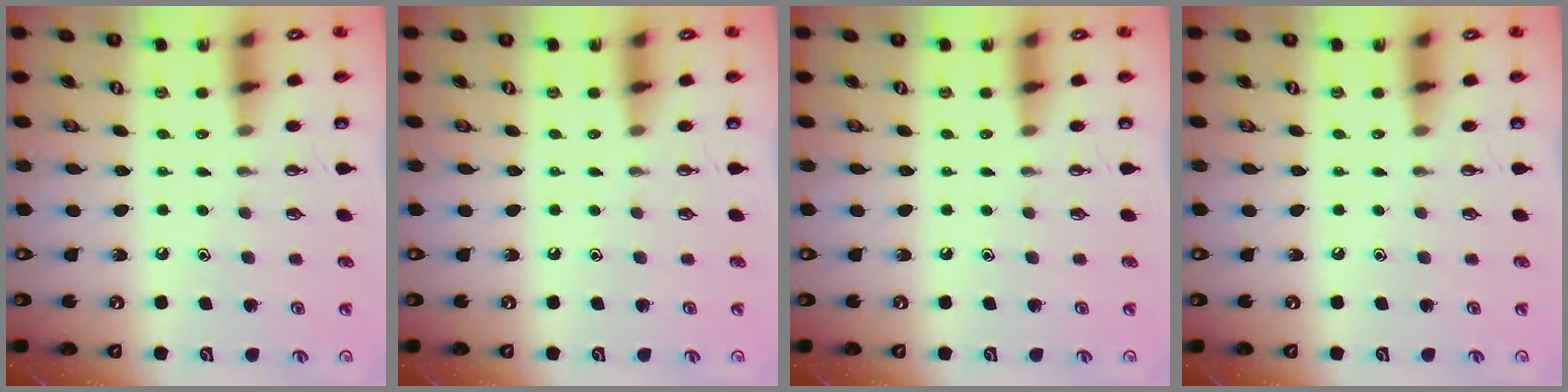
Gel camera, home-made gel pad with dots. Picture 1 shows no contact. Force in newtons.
{"total": 0.0}
{"total": 0.0}
{"total": 0.0}